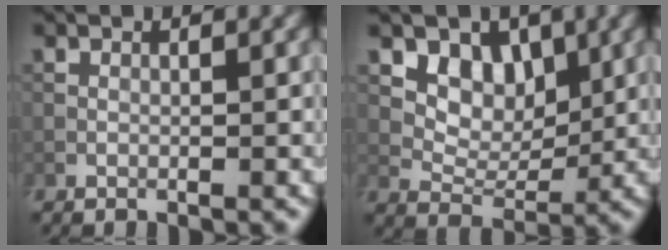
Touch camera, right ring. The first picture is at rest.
{"total": 4.9, "force": [2.0, 3.7, 2.4], "torque": [-0.040, -0.026, 0.051]}